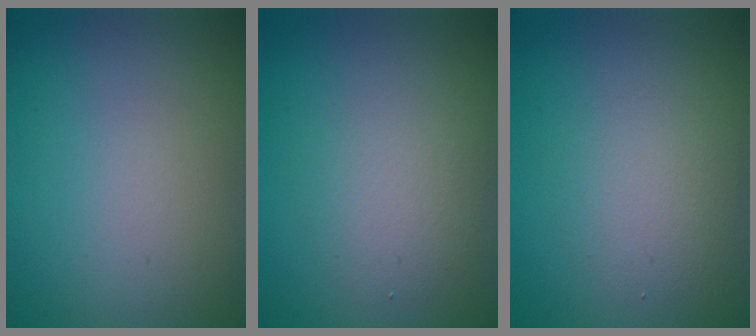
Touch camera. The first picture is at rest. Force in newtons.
{"total": 2.6, "press": 2.6, "slide": 0.2}
{"total": 2.6, "press": 2.6, "slide": 0.0}